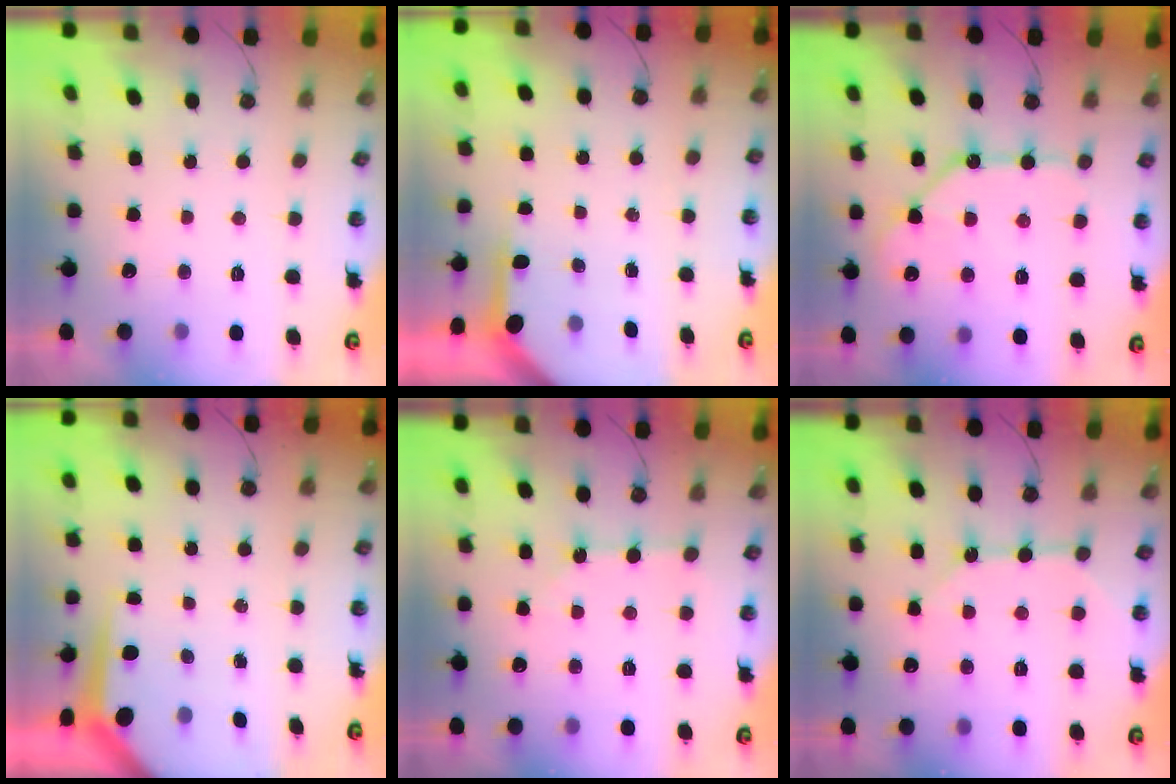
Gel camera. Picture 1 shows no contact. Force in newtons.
{"total": 3.3, "press": 3.2, "slide": 0.4}
{"total": 12.5, "press": 12.4, "slide": 1.6}
{"total": 5.7, "press": 5.7, "slide": 0.5}
{"total": 1.8, "press": 1.7, "slide": 0.3}
{"total": 8.3, "press": 8.3, "slide": 0.6}